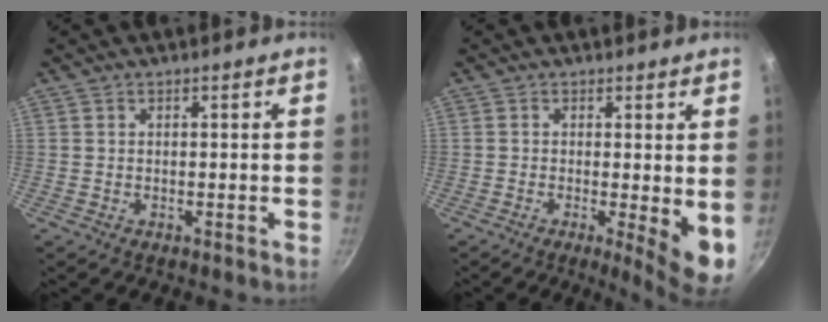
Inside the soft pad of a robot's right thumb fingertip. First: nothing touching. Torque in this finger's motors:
{"motor_torque": [1.59, 3.42, -0.04, 0.13, 0.05]}